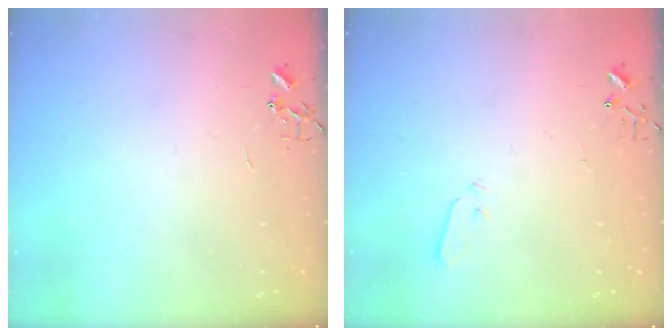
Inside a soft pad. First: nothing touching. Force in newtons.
{"total": 3.0, "press": 2.9, "slide": 0.7}